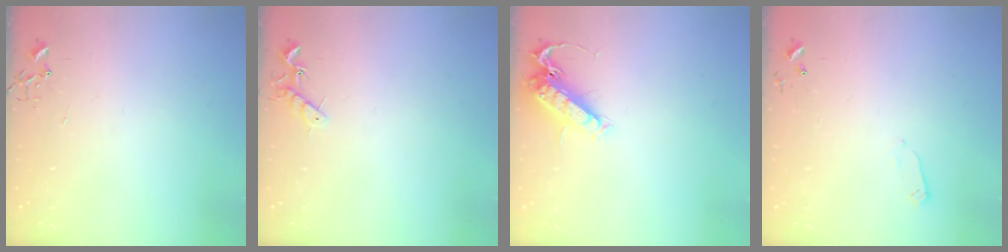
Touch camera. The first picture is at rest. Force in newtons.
{"total": 7.0, "press": 6.9, "slide": 0.9}
{"total": 13.8, "press": 13.7, "slide": 1.5}
{"total": 2.4, "press": 2.4, "slide": 0.4}